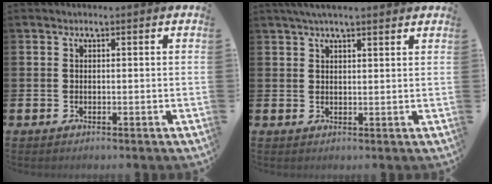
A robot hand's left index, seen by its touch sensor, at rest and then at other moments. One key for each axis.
{"total": 3.3, "fx": 2.8, "fy": 0.5, "fz": 1.6, "tx": -0.035, "ty": -0.001, "tz": 0.051}